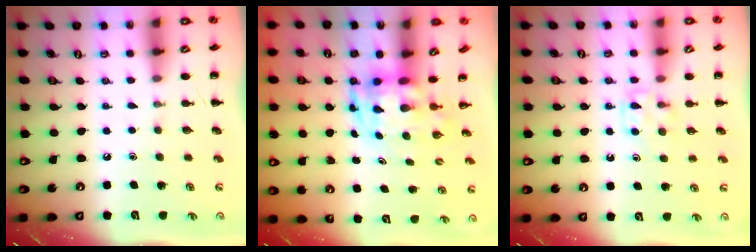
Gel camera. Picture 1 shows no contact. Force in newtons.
{"total": 3.6, "press": 3.5, "slide": 0.9}
{"total": 6.3, "press": 6.1, "slide": 1.6}